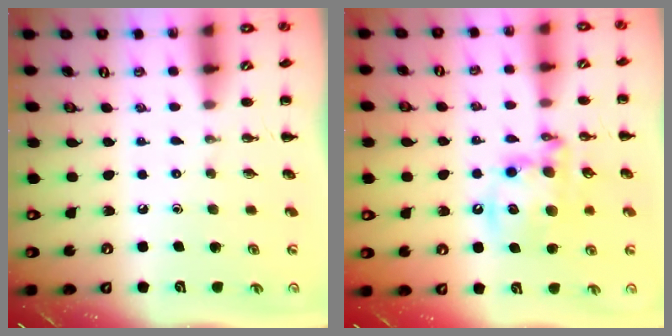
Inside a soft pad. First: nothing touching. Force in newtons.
{"total": 13.0, "press": 12.6, "slide": 3.0}